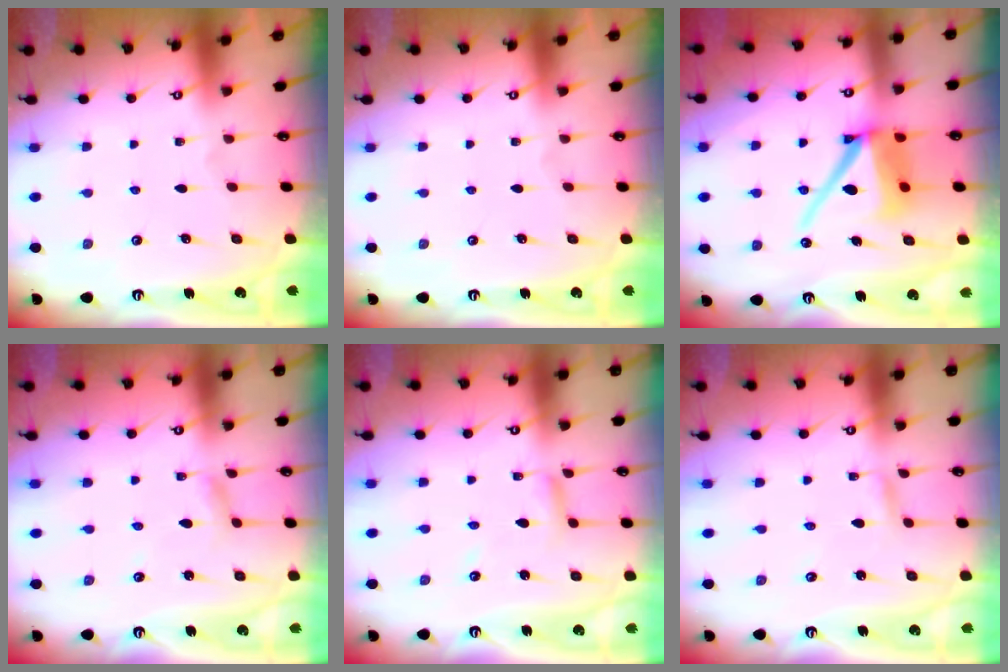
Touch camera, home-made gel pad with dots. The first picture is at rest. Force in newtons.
{"total": 0.0}
{"total": 12.8, "press": 12.7, "slide": 1.5}
{"total": 2.6, "press": 2.6, "slide": 0.2}
{"total": 5.0, "press": 5.0, "slide": 0.3}
{"total": 2.5, "press": 2.5, "slide": 0.2}